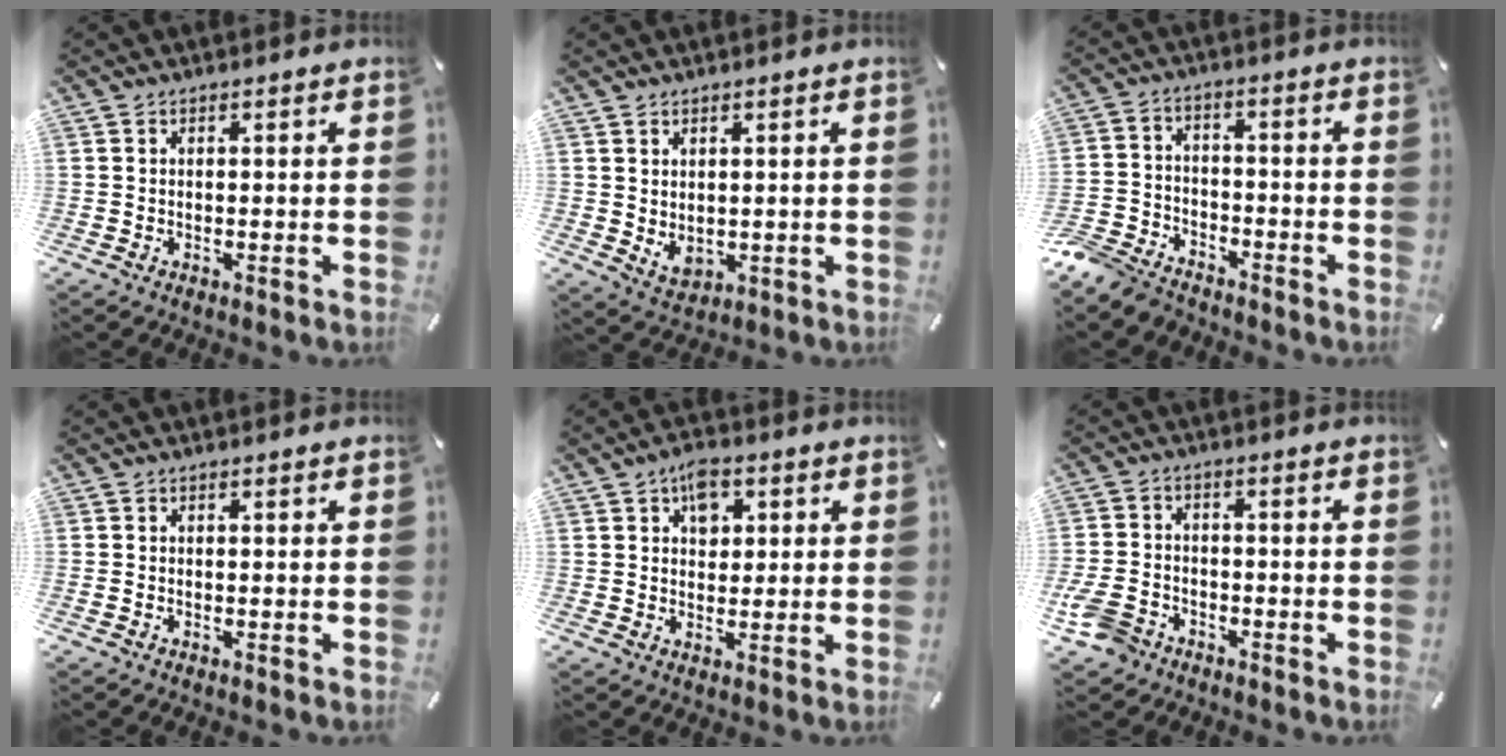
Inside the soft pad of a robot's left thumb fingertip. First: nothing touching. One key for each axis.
{"total": 3.4, "fx": 1.6, "fy": 2.7, "fz": 1.4, "tx": -0.013, "ty": -0.009, "tz": 0.030}
{"total": 7.9, "fx": -6.8, "fy": 3.5, "fz": 1.8, "tx": -0.045, "ty": 0.030, "tz": -0.137}
{"total": 0.0}
{"total": 5.9, "fx": 2.5, "fy": 4.2, "fz": 3.4, "tx": -0.035, "ty": -0.005, "tz": 0.038}
{"total": 6.9, "fx": -3.9, "fy": 4.6, "fz": 3.4, "tx": -0.082, "ty": 0.014, "tz": -0.075}